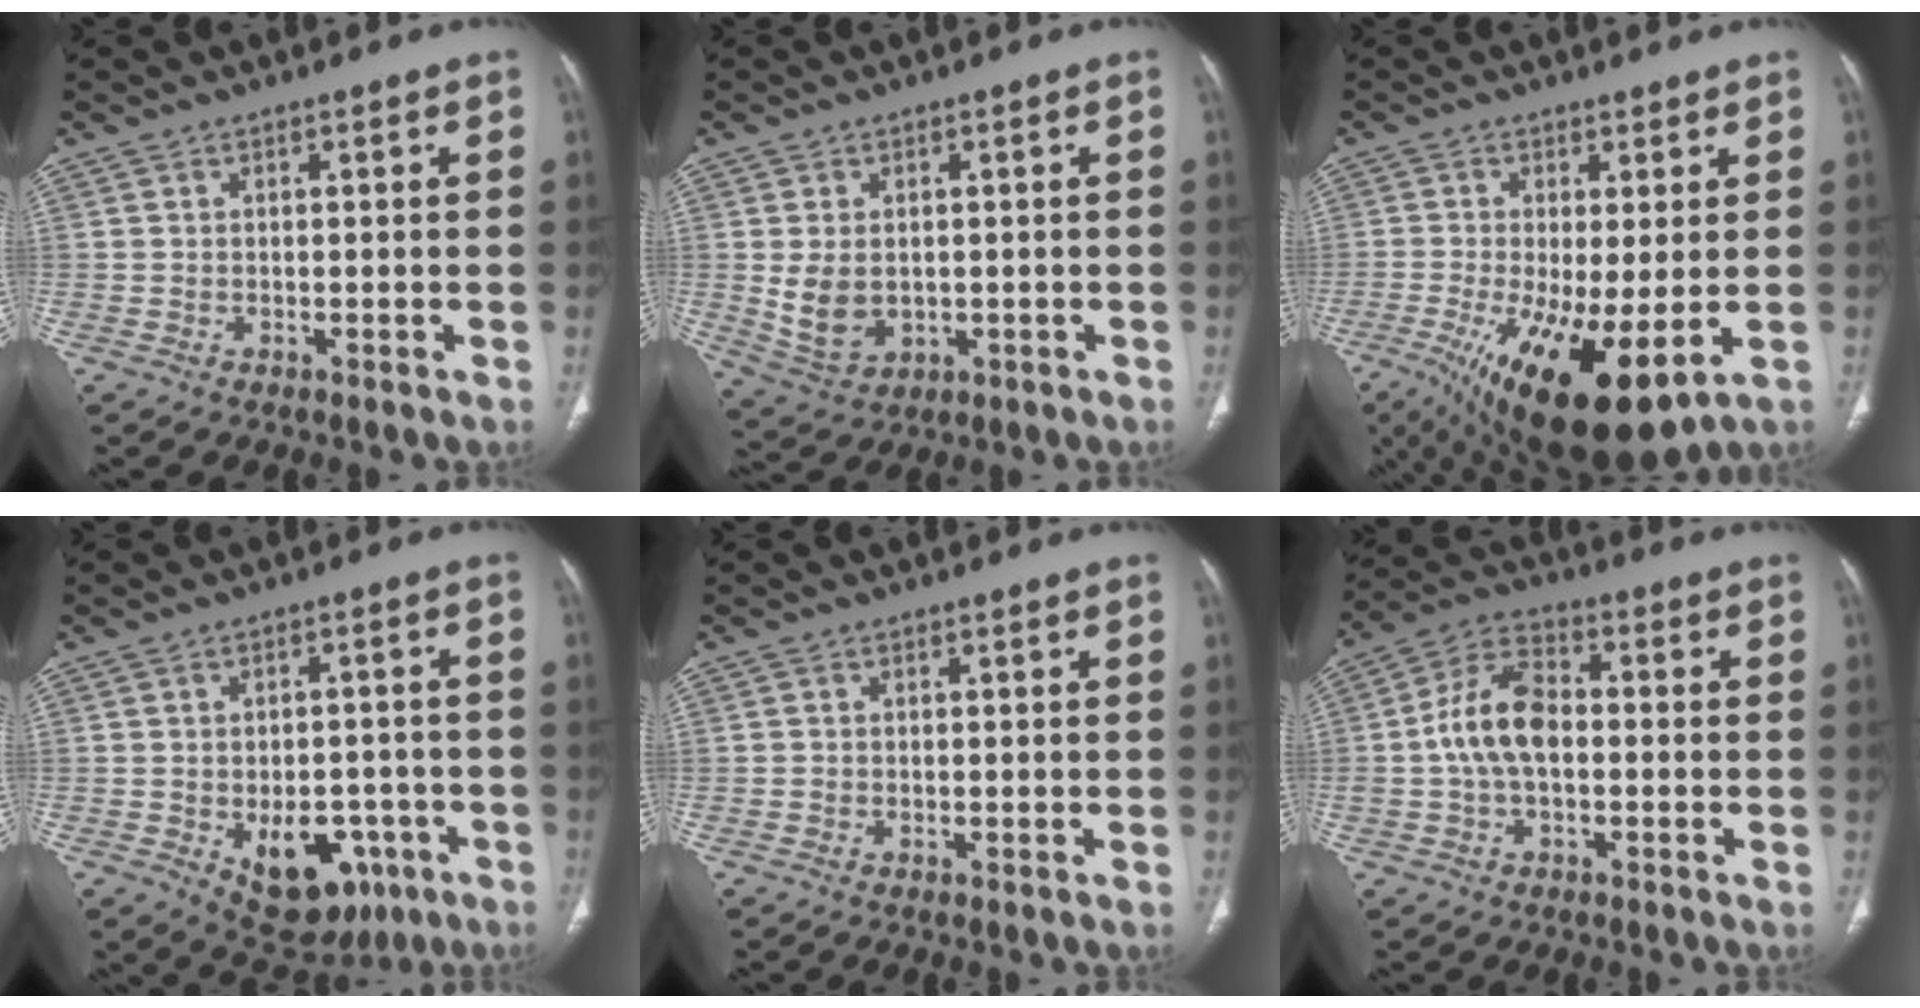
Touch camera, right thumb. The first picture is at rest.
{"total": 7.0, "force": [0.0, 5.0, 4.9], "torque": [-0.084, -0.008, 0.019]}
{"total": 16.7, "force": [-4.6, 5.8, 15.0], "torque": [-0.265, -0.029, -0.056]}
{"total": 13.3, "force": [-5.3, 8.2, 9.0], "torque": [-0.090, 0.023, -0.057]}
{"total": 0.0}
{"total": 10.5, "force": [-0.7, 6.2, 8.4], "torque": [-0.156, 0.033, -0.023]}